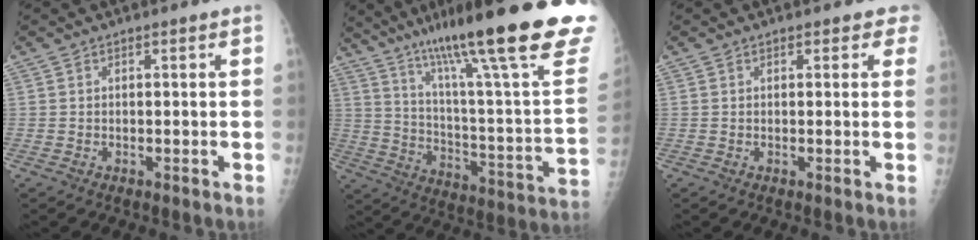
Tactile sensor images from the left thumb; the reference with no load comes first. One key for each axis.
{"total": 34.3, "fx": 22.6, "fy": 4.6, "fz": 25.4, "tx": -0.307, "ty": -0.073, "tz": 0.336}
{"total": 2.2, "fx": 1.5, "fy": 1.4, "fz": 0.7, "tx": 0.023, "ty": -0.001, "tz": 0.008}